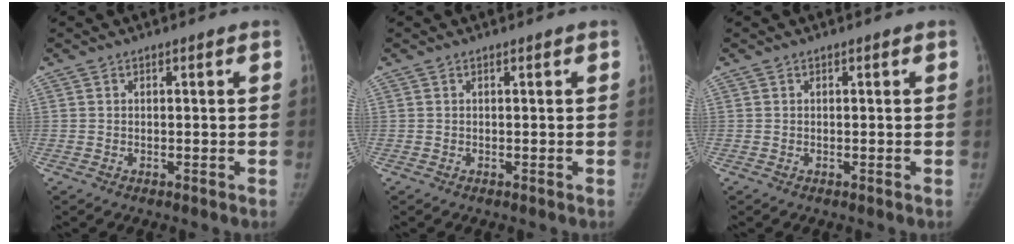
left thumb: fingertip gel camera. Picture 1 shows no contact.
{"total": 0.0}
{"total": 0.0}